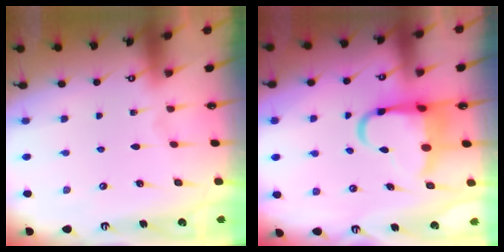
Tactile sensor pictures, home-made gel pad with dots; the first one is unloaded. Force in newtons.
{"total": 10.5, "press": 10.1, "slide": 2.8}